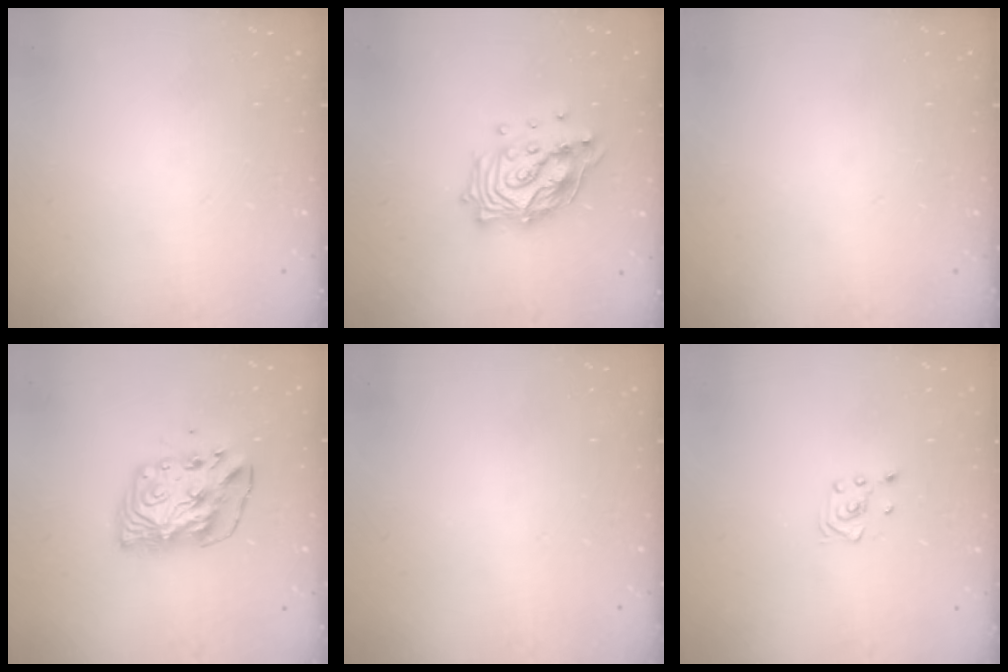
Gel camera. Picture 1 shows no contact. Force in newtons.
{"total": 15.2, "press": 15.2, "slide": 1.1}
{"total": 0.0}
{"total": 8.5, "press": 8.4, "slide": 1.3}
{"total": 0.0}
{"total": 2.8, "press": 2.6, "slide": 1.0}